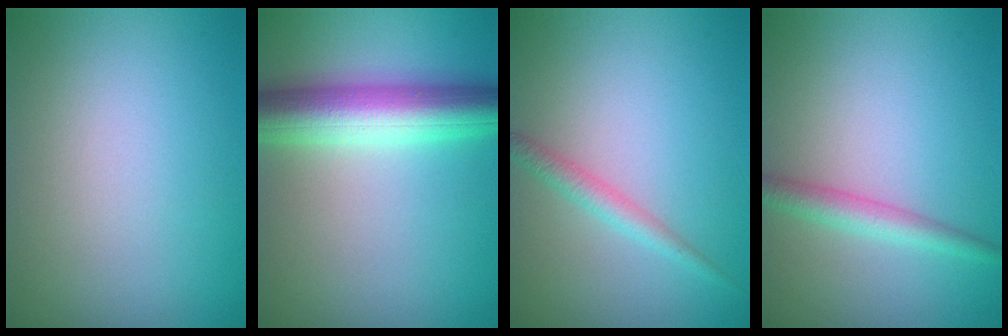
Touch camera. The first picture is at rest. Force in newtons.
{"total": 7.2, "press": 7.2, "slide": 0.1}
{"total": 1.6, "press": 1.6, "slide": 0.0}
{"total": 2.4, "press": 2.4, "slide": 0.1}